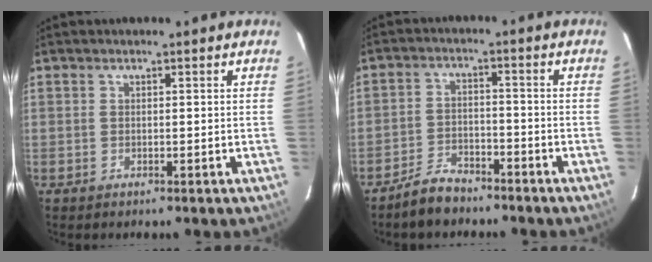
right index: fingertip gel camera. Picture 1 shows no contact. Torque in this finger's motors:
{"motor_torque": [0.01, 0.00, -0.06, -0.08]}